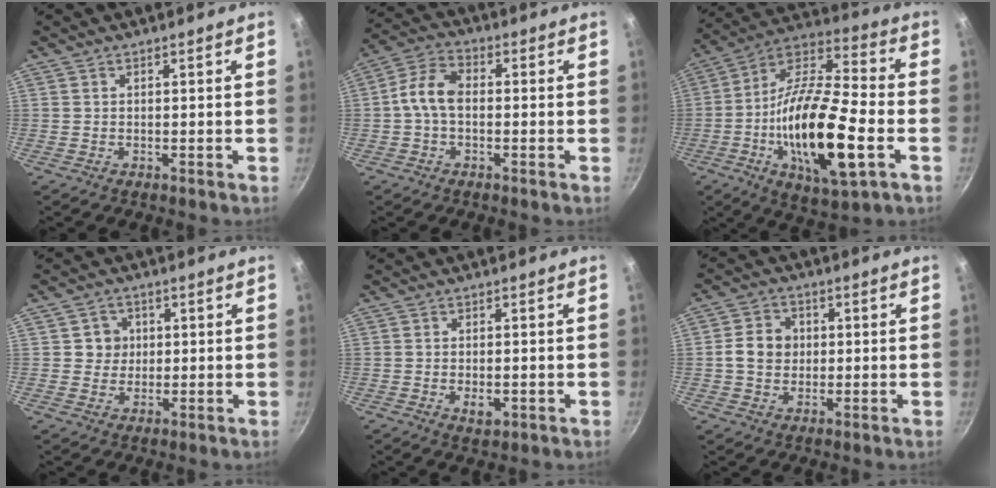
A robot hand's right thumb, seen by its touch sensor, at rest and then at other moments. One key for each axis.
{"total": 7.5, "fx": -0.4, "fy": 4.6, "fz": 5.9, "tx": -0.112, "ty": 0.029, "tz": -0.020}
{"total": 24.4, "fx": -5.8, "fy": 8.3, "fz": 22.2, "tx": -0.403, "ty": 0.020, "tz": -0.115}
{"total": 4.0, "fx": 0.7, "fy": 3.9, "fz": 0.8, "tx": 0.017, "ty": 0.002, "tz": 0.006}
{"total": 3.2, "fx": -0.9, "fy": 1.7, "fz": 2.6, "tx": -0.043, "ty": -0.003, "tz": -0.011}
{"total": 6.6, "fx": 0.3, "fy": 5.7, "fz": 3.4, "tx": -0.040, "ty": 0.009, "tz": -0.006}